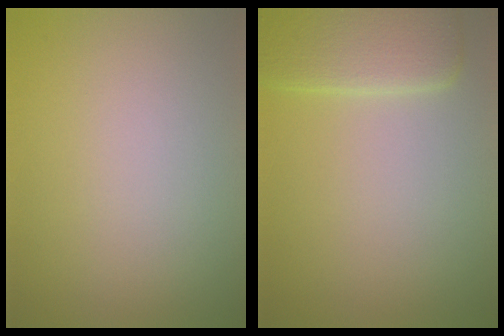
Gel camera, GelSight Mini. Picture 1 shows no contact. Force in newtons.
{"total": 3.4, "press": 2.9, "slide": 1.8}